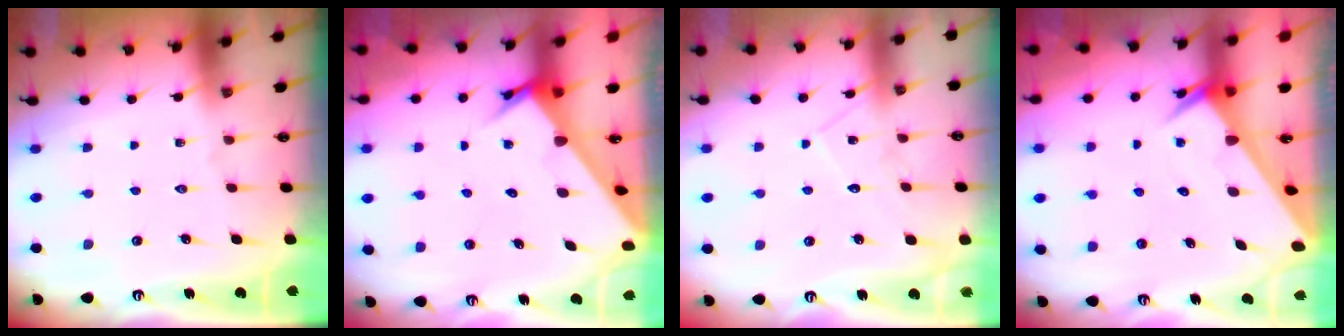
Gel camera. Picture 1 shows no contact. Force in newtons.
{"total": 3.3, "press": 3.3, "slide": 0.2}
{"total": 8.6, "press": 8.5, "slide": 0.7}
{"total": 2.9, "press": 2.9, "slide": 0.1}